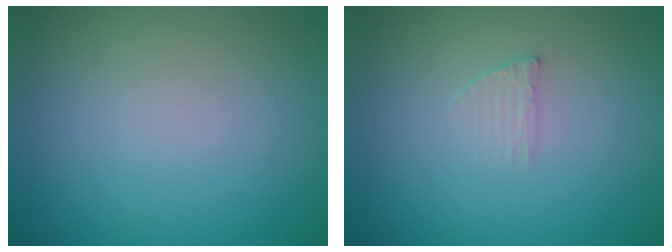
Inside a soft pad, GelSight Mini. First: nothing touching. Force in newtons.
{"total": 1.0, "press": 1.0, "slide": 0.2}